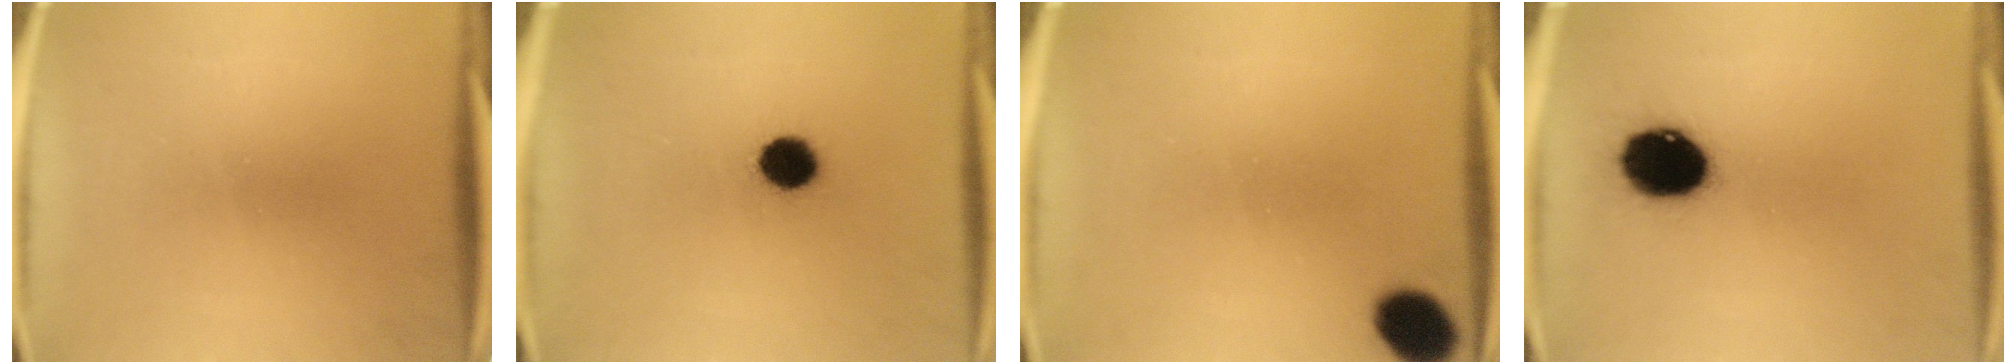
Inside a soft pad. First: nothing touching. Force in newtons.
{"total": 7.5}
{"total": 8.0}
{"total": 13.7}